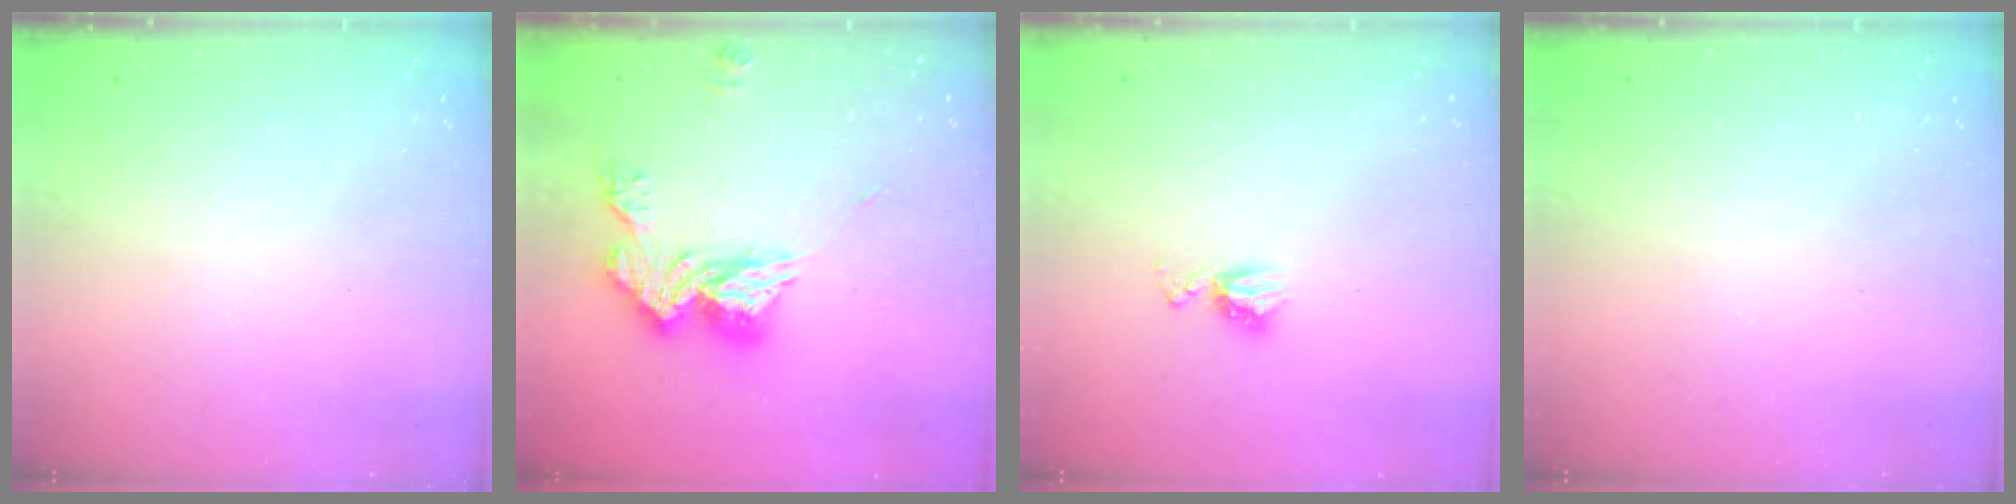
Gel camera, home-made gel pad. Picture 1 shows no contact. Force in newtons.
{"total": 14.6, "press": 14.5, "slide": 1.3}
{"total": 5.9, "press": 5.9, "slide": 0.6}
{"total": 0.0}